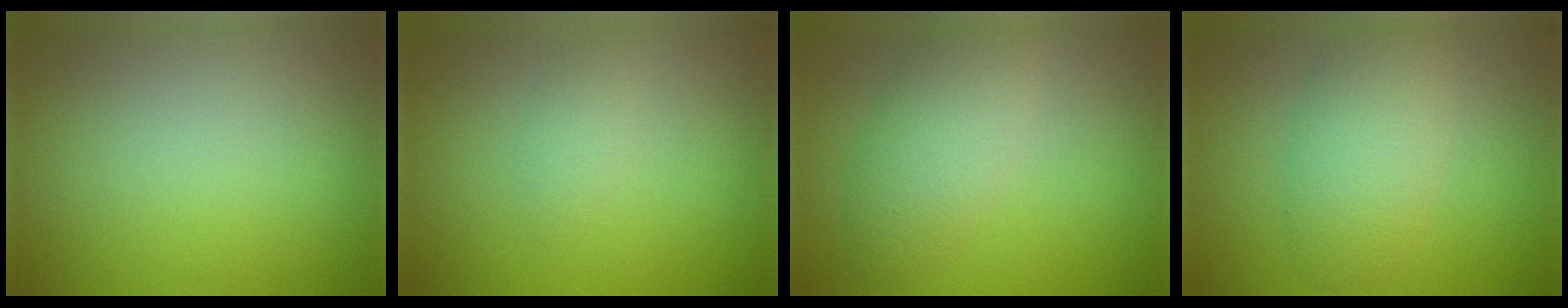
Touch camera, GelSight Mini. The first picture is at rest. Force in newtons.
{"total": 1.1, "press": 1.1, "slide": 0.1}
{"total": 4.2, "press": 4.2, "slide": 0.1}
{"total": 4.8, "press": 4.7, "slide": 0.2}